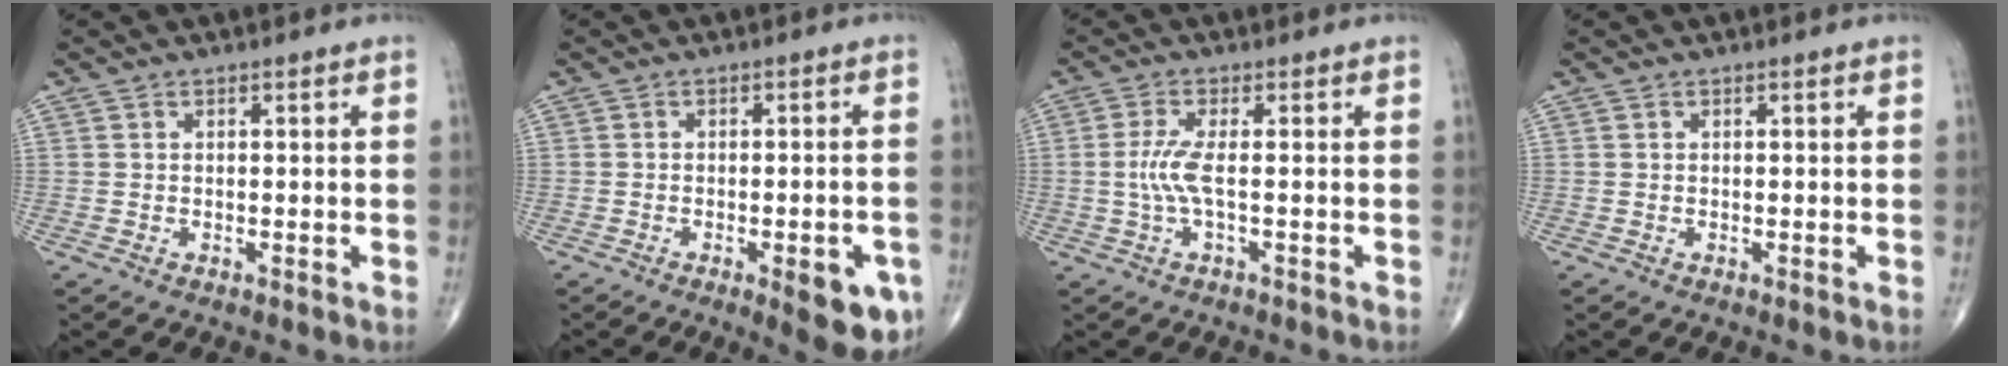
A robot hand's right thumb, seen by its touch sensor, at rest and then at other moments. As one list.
[{"total": 9.1, "force": [-3.7, 3.0, 7.7], "torque": [-0.071, 0.006, -0.040]}, {"total": 4.2, "force": [-0.4, 0.6, 4.1], "torque": [-0.114, -0.001, -0.011]}, {"total": 0.0}]